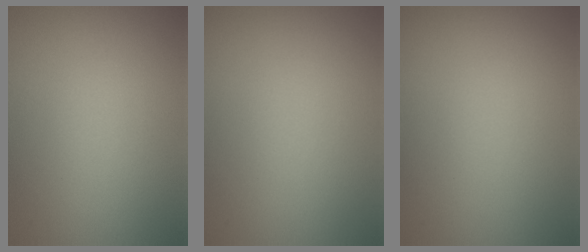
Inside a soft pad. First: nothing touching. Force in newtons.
{"total": 0.0}
{"total": 0.0}